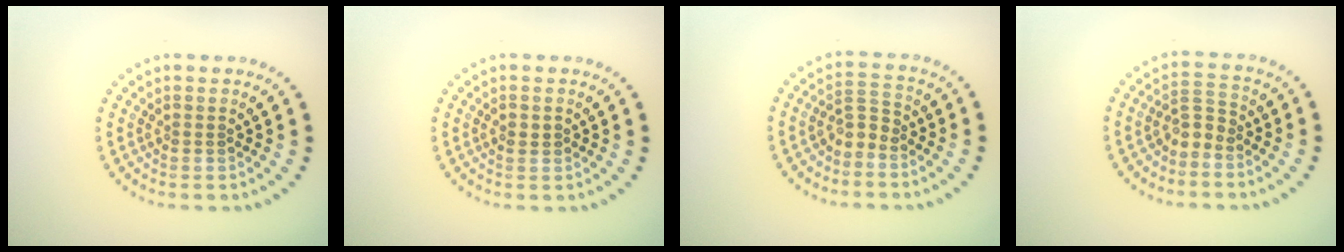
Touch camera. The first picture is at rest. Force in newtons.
{"total": 0.9, "press": 0.9, "slide": 0.2}
{"total": 2.0, "press": 1.4, "slide": 1.3}
{"total": 2.0, "press": 1.4, "slide": 1.4}